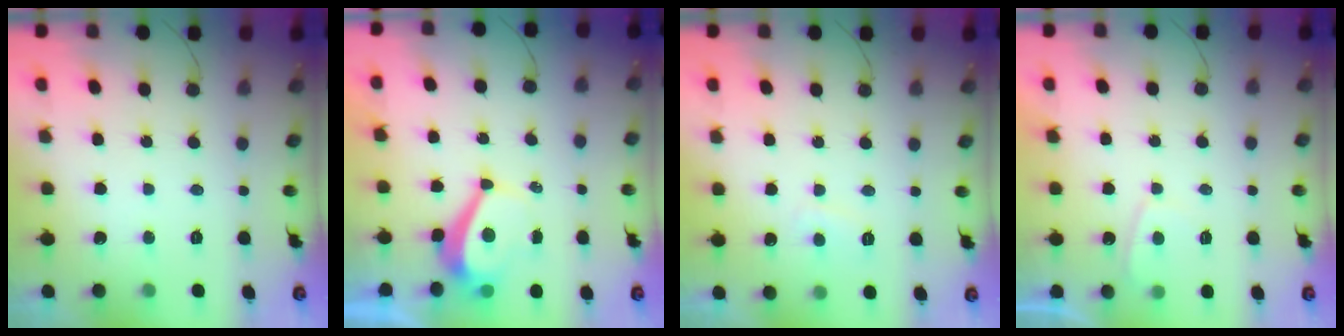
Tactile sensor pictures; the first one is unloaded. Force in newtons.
{"total": 4.0, "press": 4.0, "slide": 0.5}
{"total": 2.4, "press": 2.3, "slide": 0.5}
{"total": 2.4, "press": 2.3, "slide": 0.7}